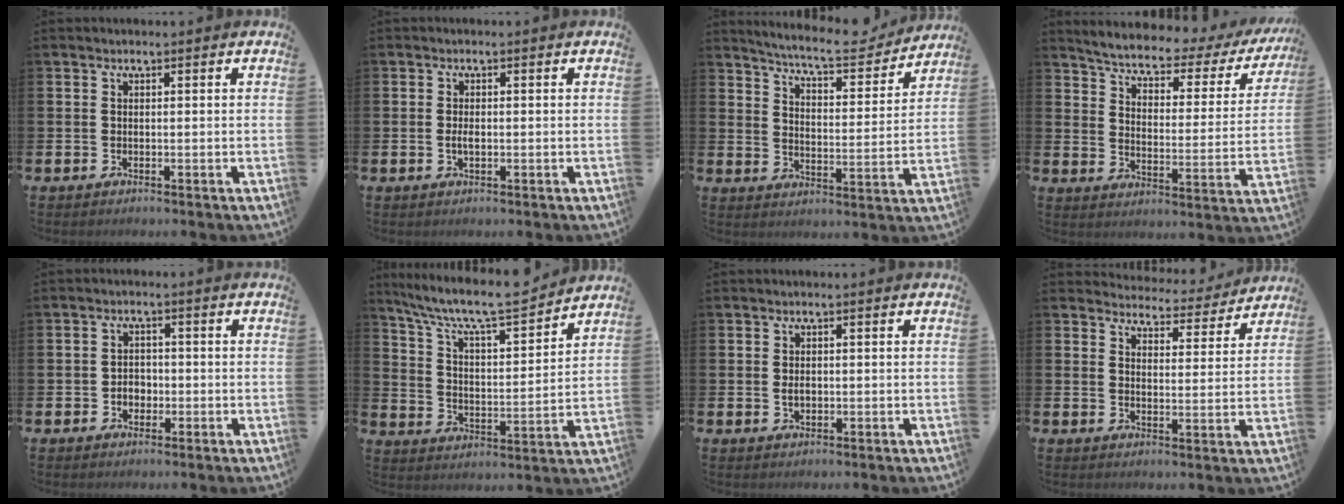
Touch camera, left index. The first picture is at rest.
{"total": 1.5, "force": [-0.2, 0.7, 1.3], "torque": [-0.021, 0.001, -0.006]}
{"total": 7.3, "force": [6.9, 0.9, 2.1], "torque": [-0.058, -0.048, 0.115]}
{"total": 5.1, "force": [4.5, 1.4, 1.9], "torque": [-0.064, -0.038, 0.069]}
{"total": 2.4, "force": [-0.7, 2.0, 1.1], "torque": [-0.011, 0.001, -0.020]}
{"total": 9.4, "force": [8.6, 1.3, 3.6], "torque": [-0.102, -0.060, 0.144]}
{"total": 1.3, "force": [0.0, 0.9, 0.9], "torque": [-0.007, 0.002, -0.004]}
{"total": 4.2, "force": [4.1, 1.0, 0.1], "torque": [-0.009, -0.037, 0.067]}